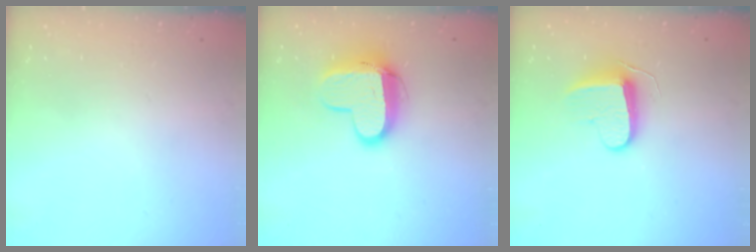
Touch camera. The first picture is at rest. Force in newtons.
{"total": 11.6, "press": 11.5, "slide": 1.2}
{"total": 9.1, "press": 9.1, "slide": 0.0}